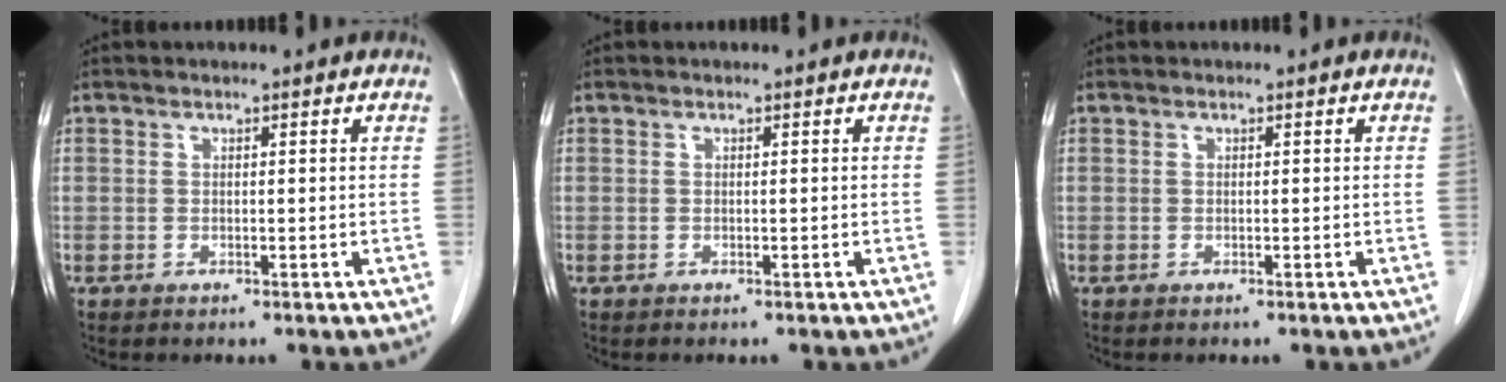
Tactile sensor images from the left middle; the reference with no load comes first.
{"total": 0.0}
{"total": 0.0}